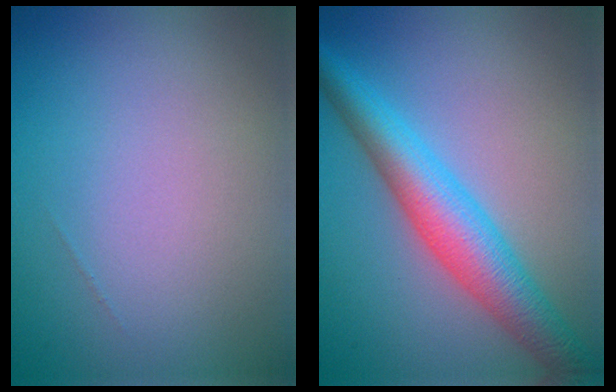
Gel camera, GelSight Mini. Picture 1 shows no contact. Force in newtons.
{"total": 5.9, "press": 5.9, "slide": 0.1}